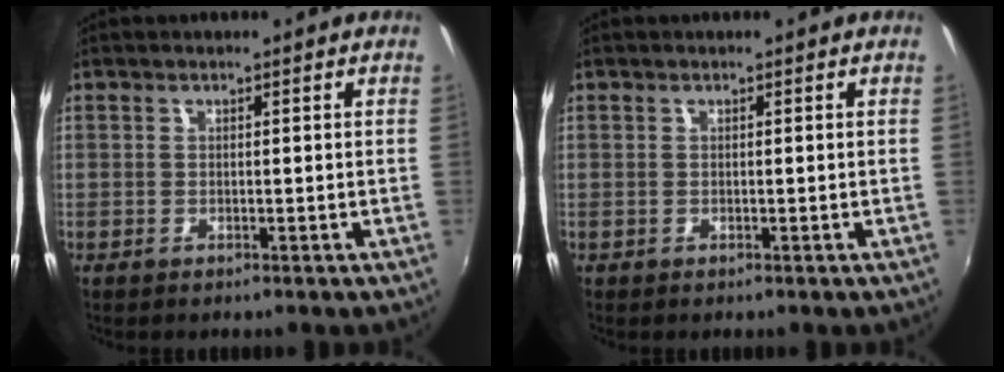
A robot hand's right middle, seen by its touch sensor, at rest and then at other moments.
{"total": 0.0}